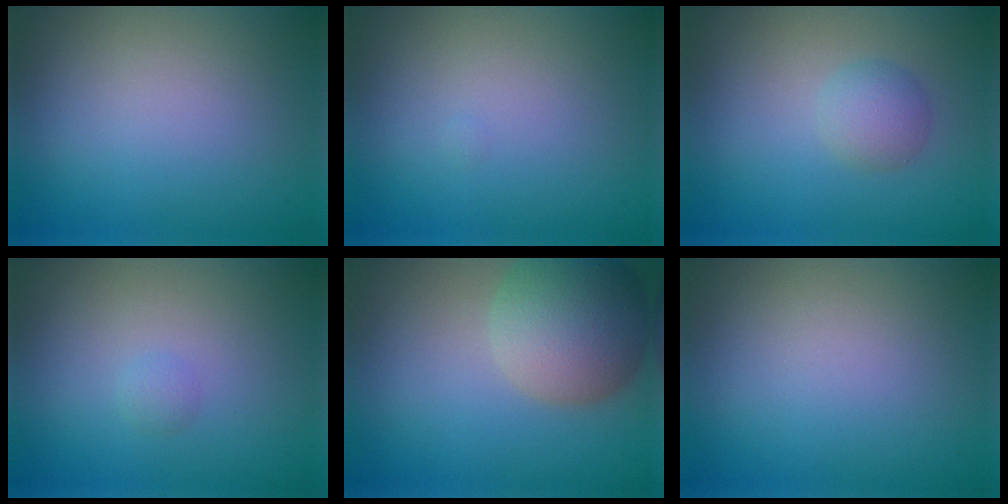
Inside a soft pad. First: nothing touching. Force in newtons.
{"total": 0.0}
{"total": 2.0, "press": 2.0, "slide": 0.0}
{"total": 0.7, "press": 0.7, "slide": 0.1}
{"total": 7.6, "press": 7.5, "slide": 0.5}
{"total": 0.0}